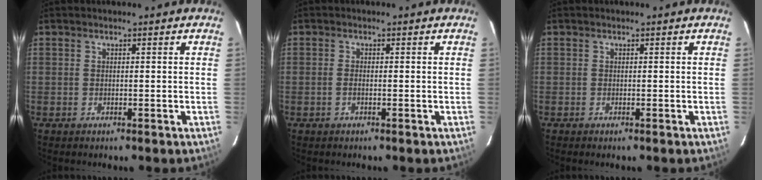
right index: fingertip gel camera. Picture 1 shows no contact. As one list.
[{"total": 1.1, "force": [-0.4, 0.4, 0.9], "torque": [-0.021, 0.000, -0.008]}, {"total": 0.0}]